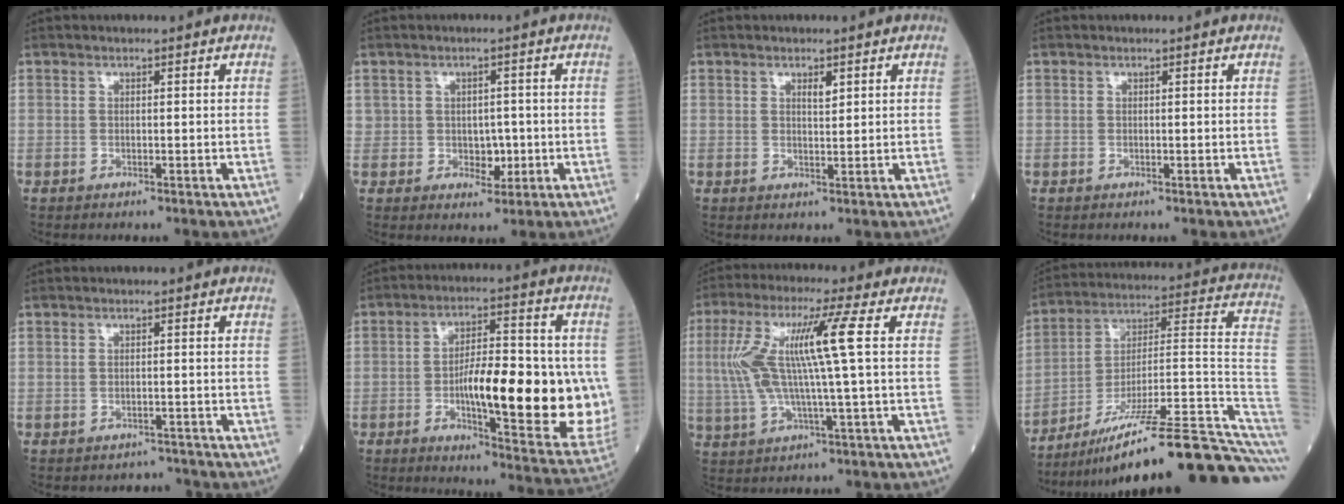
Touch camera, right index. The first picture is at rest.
{"total": 3.3, "force": [-0.2, 2.5, 2.1], "torque": [-0.025, 0.006, 0.007]}
{"total": 1.6, "force": [0.9, 0.4, 1.2], "torque": [-0.021, -0.001, 0.015]}
{"total": 0.0}
{"total": 1.9, "force": [-1.7, 0.6, -0.7], "torque": [0.013, 0.001, -0.021]}
{"total": 20.3, "force": [-2.0, 4.4, 19.7], "torque": [-0.233, 0.007, -0.018]}
{"total": 11.3, "force": [1.7, -0.4, 11.2], "torque": [-0.238, 0.021, 0.035]}
{"total": 25.8, "force": [-18.9, 0.4, 17.5], "torque": [-0.167, 0.035, -0.298]}